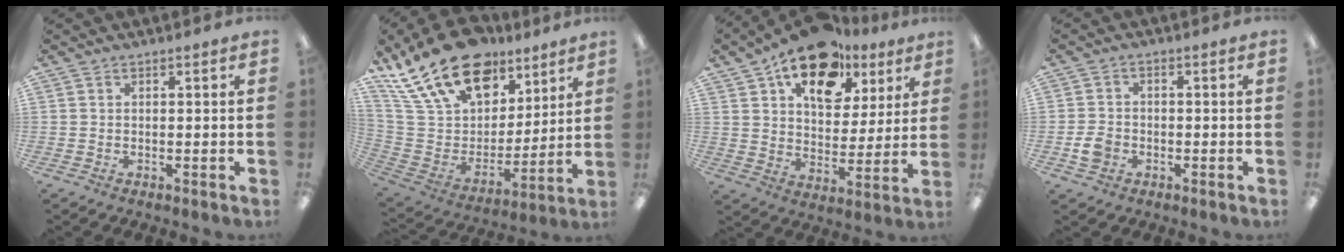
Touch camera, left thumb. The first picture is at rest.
{"total": 22.5, "force": [15.2, 12.9, 10.5], "torque": [-0.198, -0.083, 0.283]}
{"total": 16.9, "force": [11.2, 9.7, 8.0], "torque": [-0.125, -0.059, 0.198]}
{"total": 4.1, "force": [-1.7, 3.3, 1.8], "torque": [-0.034, 0.007, -0.029]}